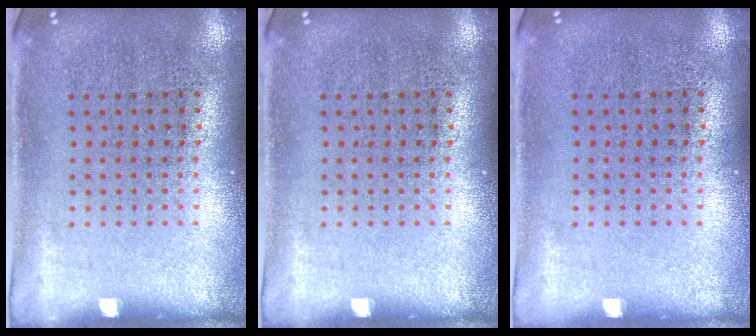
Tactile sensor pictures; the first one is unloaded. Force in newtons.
{"total": 0.0}
{"total": 0.0}